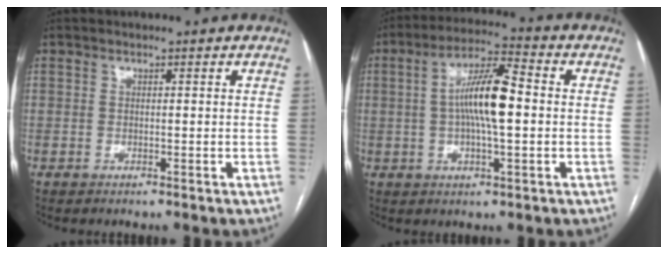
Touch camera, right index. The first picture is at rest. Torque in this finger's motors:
{"motor_torque": [0.82, 0.24, 0.33, 0.13]}